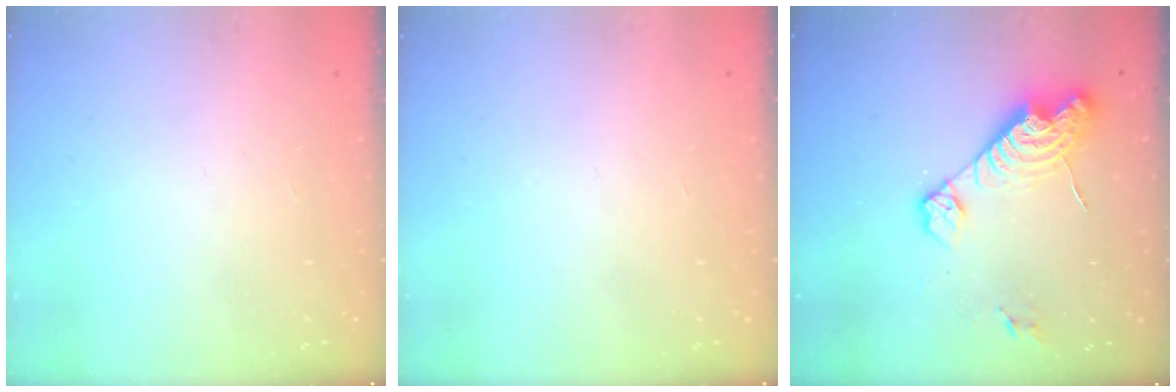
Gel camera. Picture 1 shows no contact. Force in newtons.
{"total": 0.0}
{"total": 14.0, "press": 13.9, "slide": 1.2}